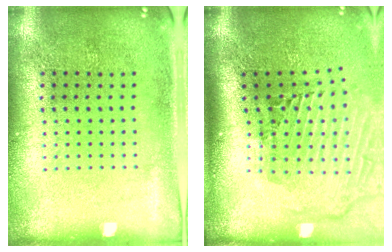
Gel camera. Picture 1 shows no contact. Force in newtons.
{"total": 2.9, "press": 2.0, "slide": 2.1}